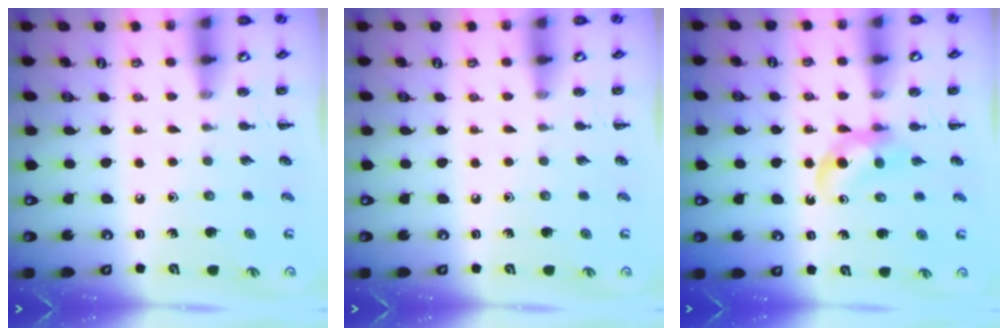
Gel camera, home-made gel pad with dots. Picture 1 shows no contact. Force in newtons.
{"total": 0.0}
{"total": 4.2, "press": 4.0, "slide": 1.2}